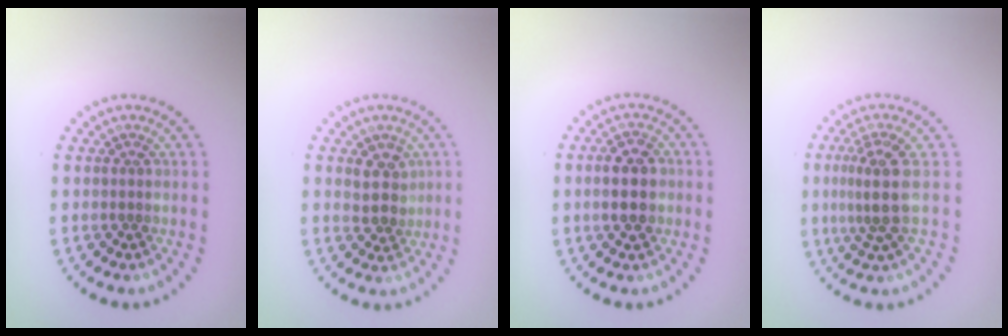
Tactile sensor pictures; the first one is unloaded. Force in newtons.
{"total": 2.5, "press": 2.2, "slide": 1.0}
{"total": 4.5, "press": 4.5, "slide": 0.3}
{"total": 3.5, "press": 2.7, "slide": 2.2}